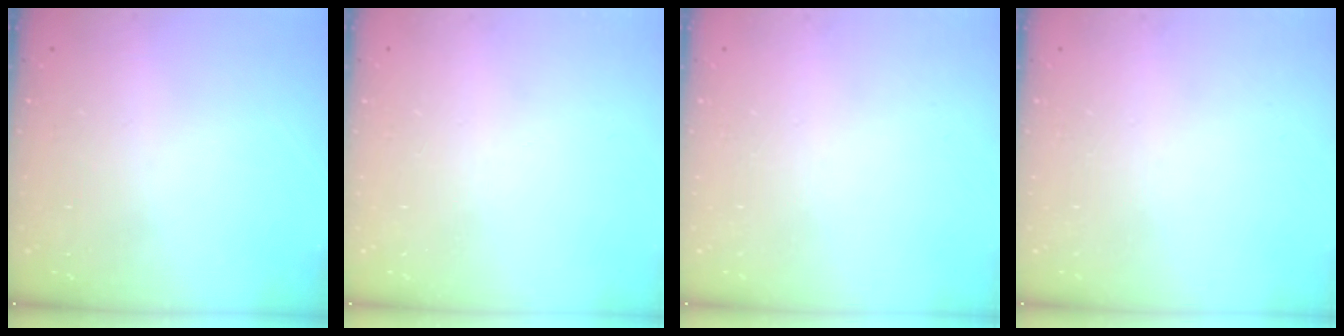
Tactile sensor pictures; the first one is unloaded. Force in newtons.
{"total": 0.0}
{"total": 0.0}
{"total": 0.0}